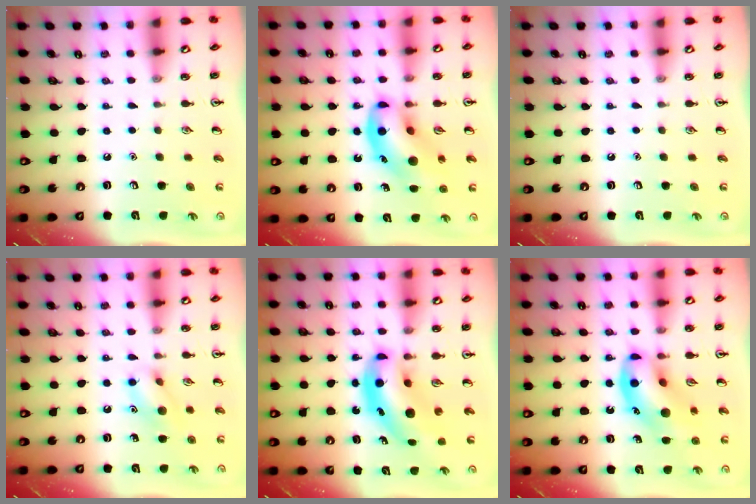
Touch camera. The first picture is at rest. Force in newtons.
{"total": 14.1, "press": 13.5, "slide": 4.0}
{"total": 0.0}
{"total": 10.0, "press": 9.9, "slide": 0.8}
{"total": 9.5, "press": 9.1, "slide": 2.7}
{"total": 14.5, "press": 14.1, "slide": 3.5}